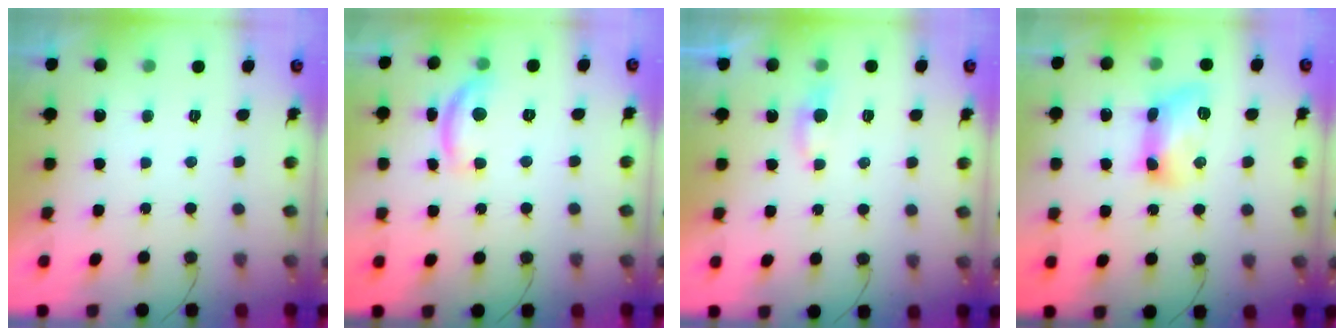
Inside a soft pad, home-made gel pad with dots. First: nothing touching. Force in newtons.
{"total": 10.7, "press": 10.7, "slide": 0.6}
{"total": 3.4, "press": 3.4, "slide": 0.5}
{"total": 10.2, "press": 10.1, "slide": 1.2}